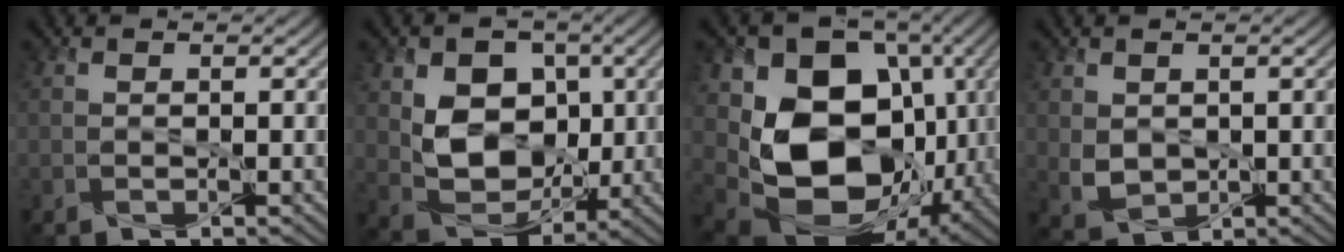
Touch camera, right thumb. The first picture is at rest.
{"total": 9.9, "force": [1.2, 7.5, 6.4], "torque": [-0.132, -0.015, 0.016]}
{"total": 17.4, "force": [-0.7, 13.1, 11.5], "torque": [-0.224, -0.045, 0.013]}
{"total": 3.4, "force": [0.8, 2.7, 1.9], "torque": [-0.062, -0.006, 0.023]}